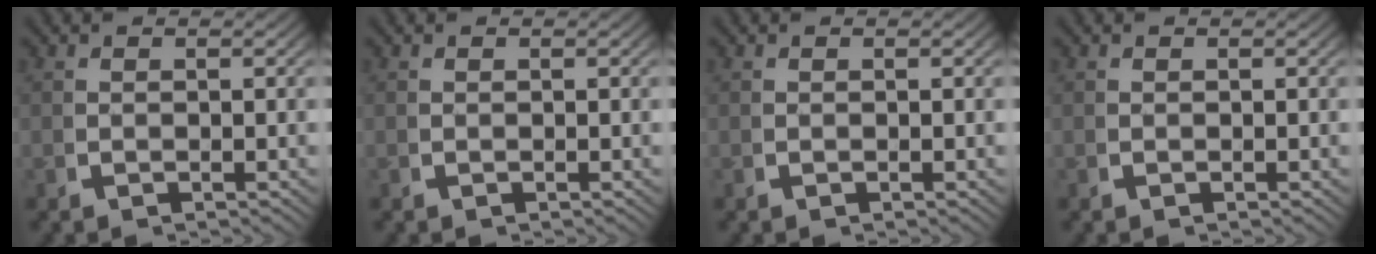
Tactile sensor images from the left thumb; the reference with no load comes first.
{"total": 0.0}
{"total": 0.0}
{"total": 0.0}